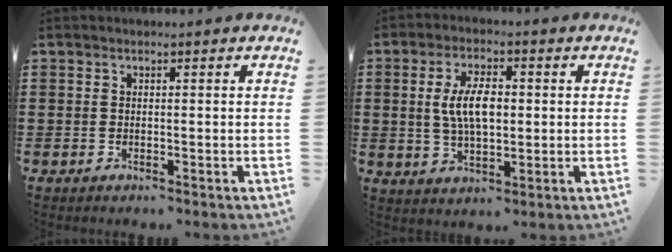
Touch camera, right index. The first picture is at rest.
{"total": 7.1, "force": [0.5, 3.2, 6.4], "torque": [-0.124, 0.005, 0.004]}